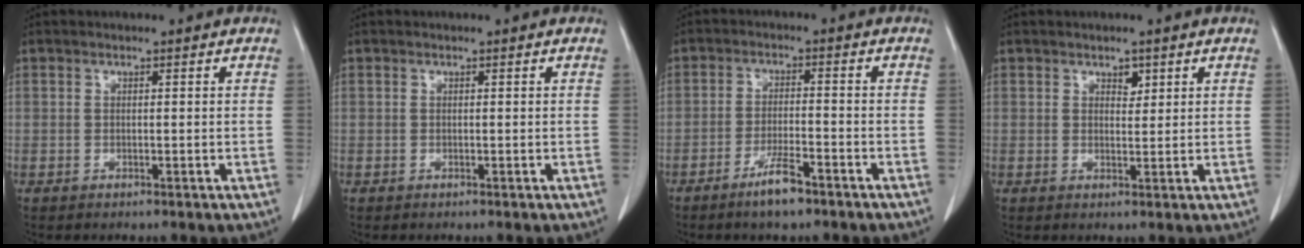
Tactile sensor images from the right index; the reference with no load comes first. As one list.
[{"total": 0.0}, {"total": 5.2, "force": [-3.7, 0.7, 3.6], "torque": [-0.070, -0.003, -0.064]}, {"total": 1.7, "force": [1.1, 1.0, 0.9], "torque": [-0.010, -0.004, 0.018]}]